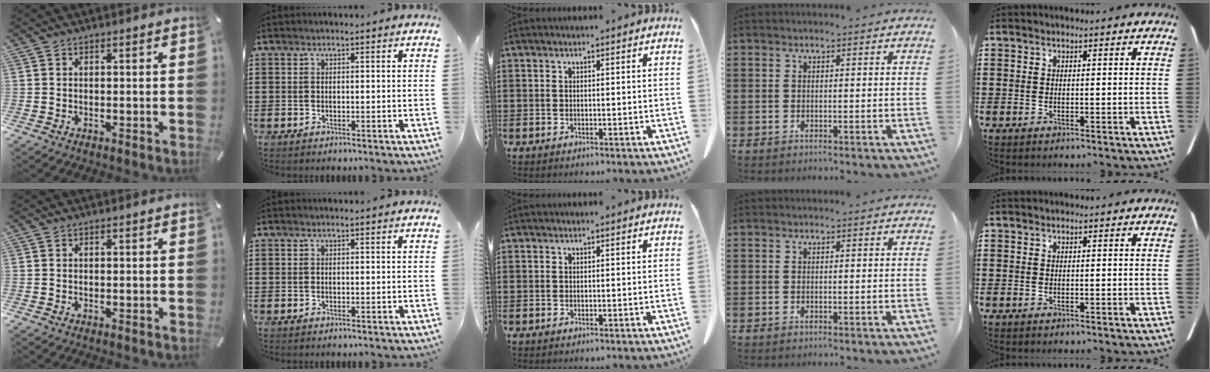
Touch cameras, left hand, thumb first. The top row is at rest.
{}